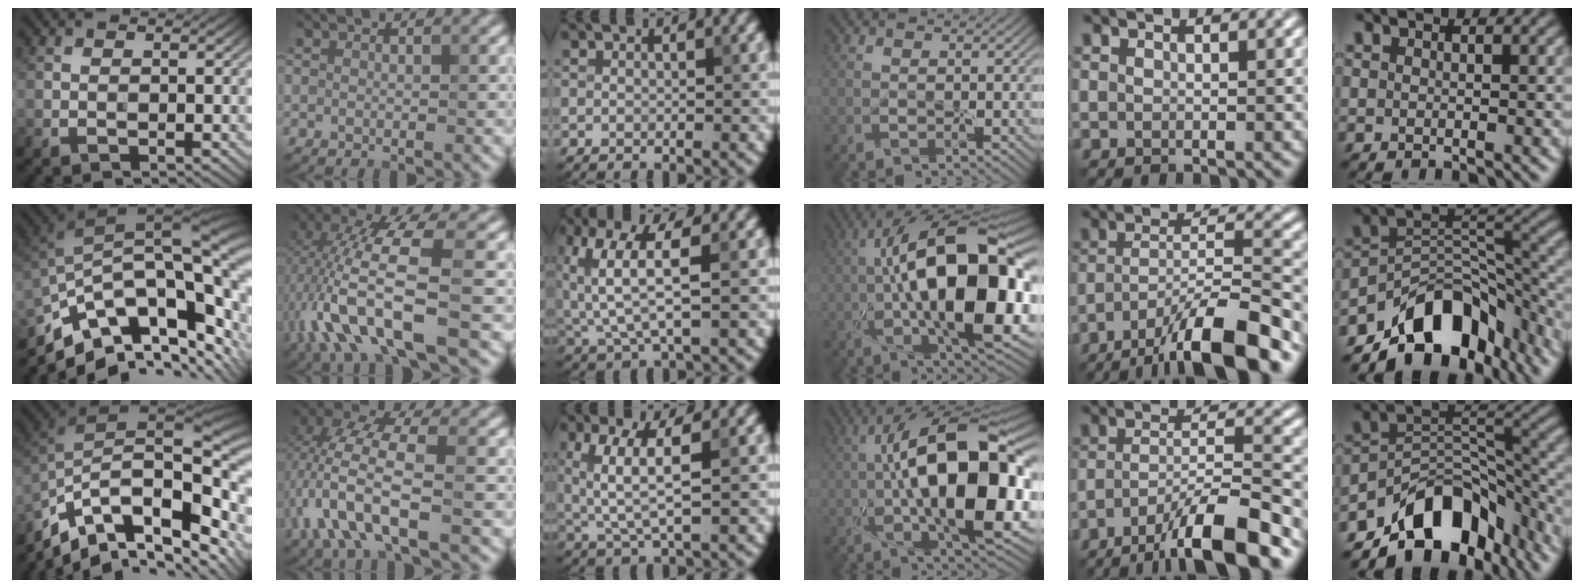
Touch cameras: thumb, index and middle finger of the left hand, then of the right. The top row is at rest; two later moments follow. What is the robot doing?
{"motion": "wrap", "object": "adhesive wrap"}